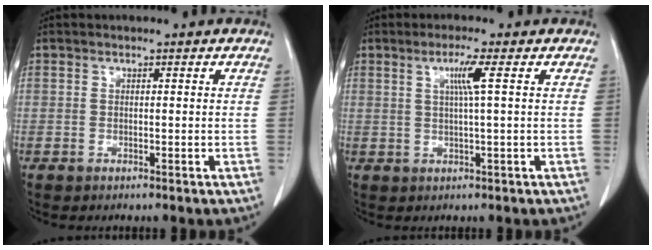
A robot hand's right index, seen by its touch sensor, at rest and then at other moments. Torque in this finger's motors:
{"motor_torque": [0.39, -0.04, 0.09, 0.06]}